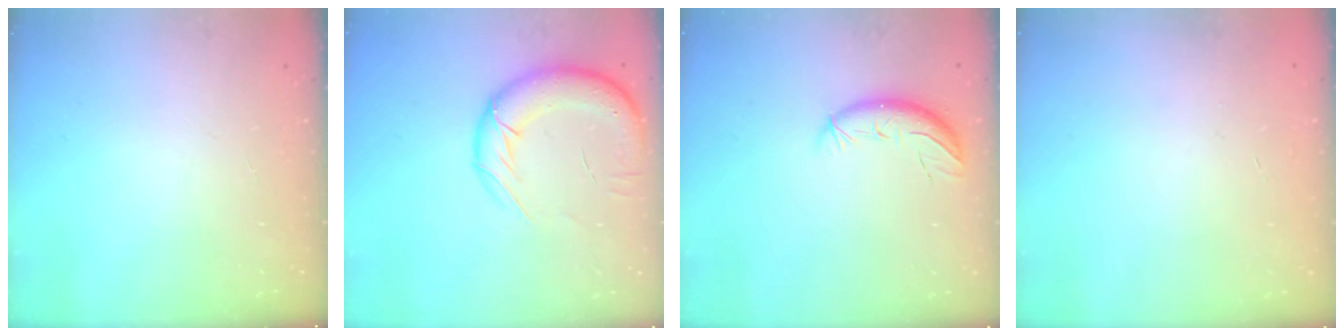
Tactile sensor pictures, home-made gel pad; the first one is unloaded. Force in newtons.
{"total": 17.6, "press": 17.3, "slide": 3.5}
{"total": 9.6, "press": 9.3, "slide": 2.5}
{"total": 0.6, "press": 0.5, "slide": 0.2}